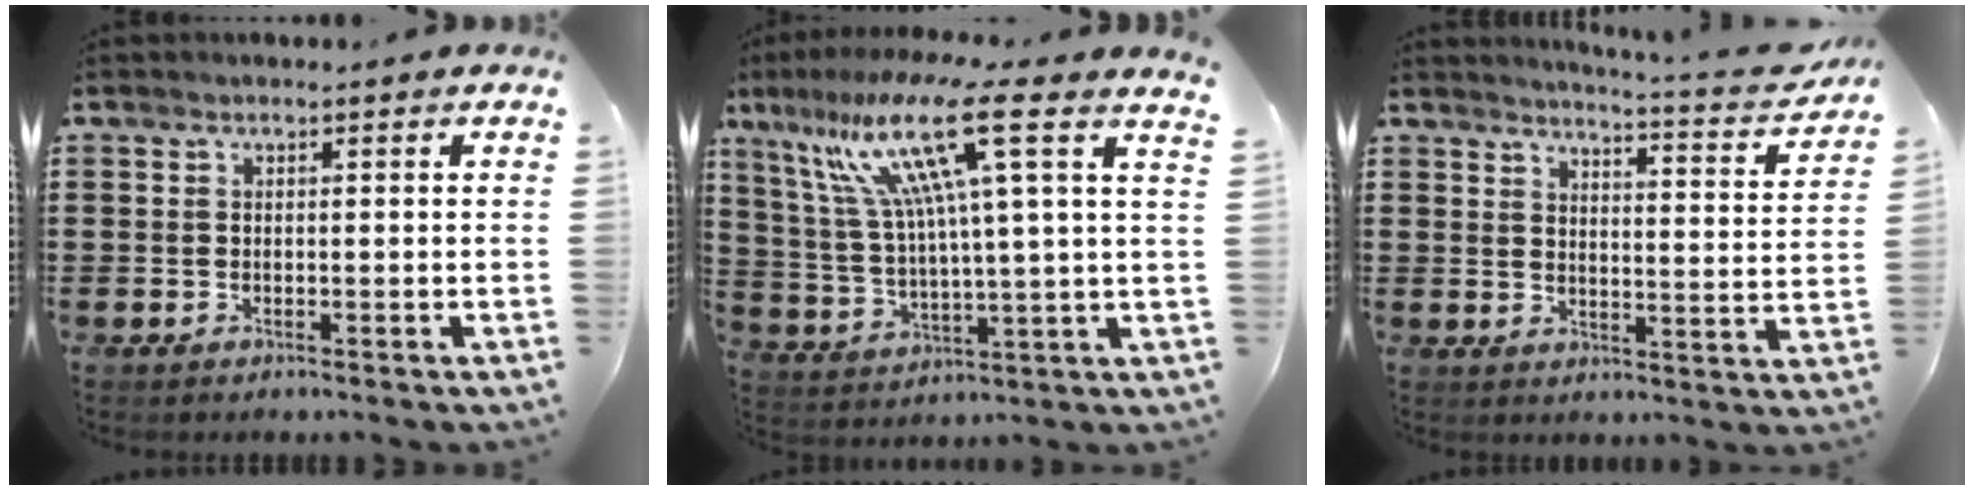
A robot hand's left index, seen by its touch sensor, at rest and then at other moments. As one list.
[{"total": 15.6, "force": [8.4, 1.0, 13.1], "torque": [-0.287, -0.021, 0.125]}, {"total": 3.9, "force": [3.6, -0.3, 1.5], "torque": [-0.031, -0.035, 0.053]}]